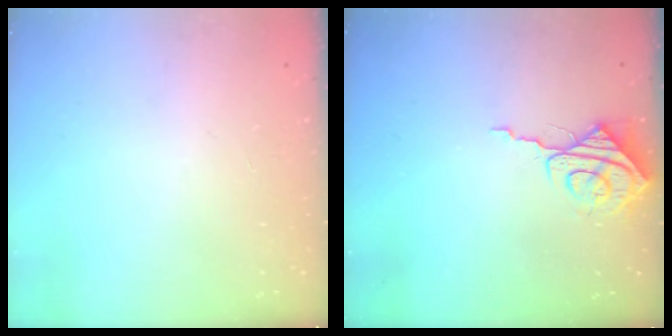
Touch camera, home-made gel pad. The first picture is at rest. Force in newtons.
{"total": 7.6, "press": 7.6, "slide": 0.5}